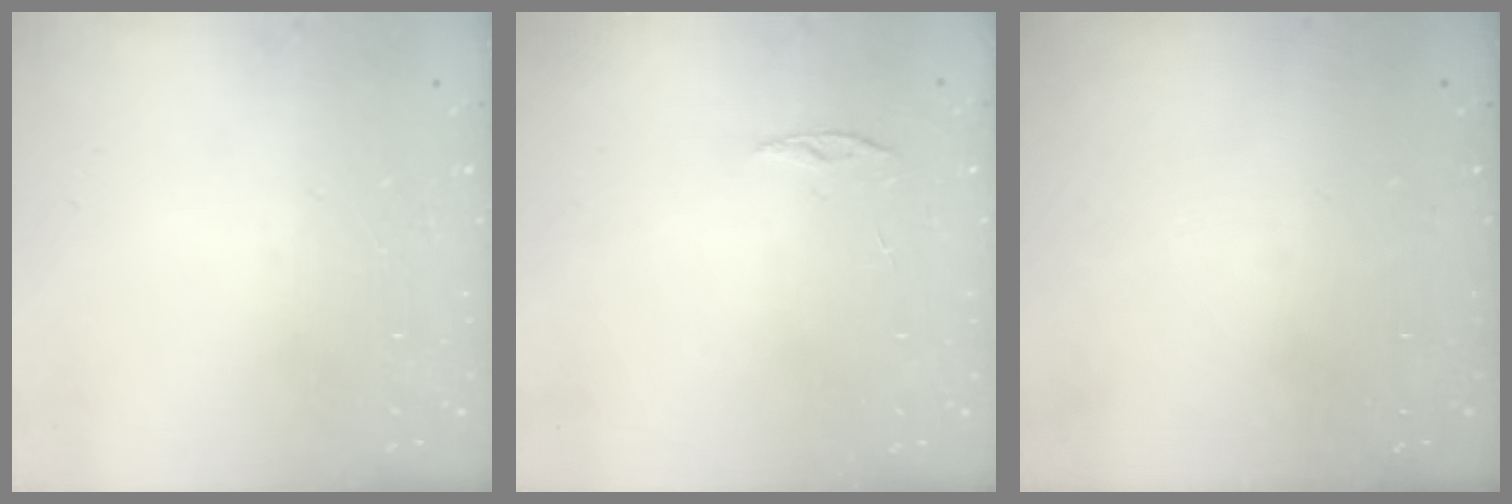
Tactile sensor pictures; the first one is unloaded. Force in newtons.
{"total": 4.0, "press": 3.9, "slide": 0.4}
{"total": 0.0}